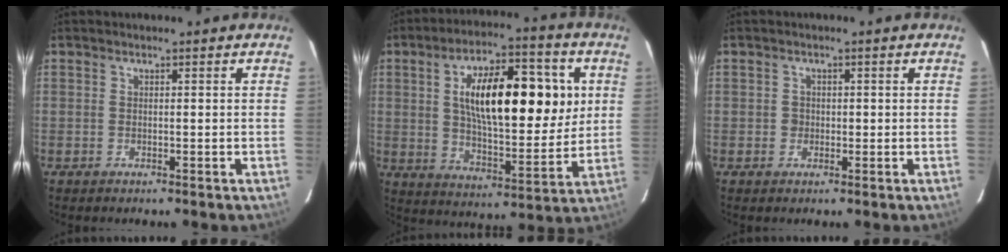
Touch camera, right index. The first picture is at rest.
{"total": 19.4, "force": [4.3, 6.8, 17.7], "torque": [-0.283, 0.024, 0.070]}
{"total": 1.4, "force": [-0.1, 1.3, 0.5], "torque": [-0.007, 0.003, -0.001]}